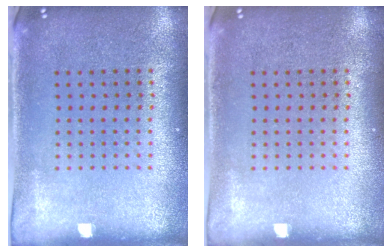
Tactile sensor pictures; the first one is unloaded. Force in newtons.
{"total": 0.0}